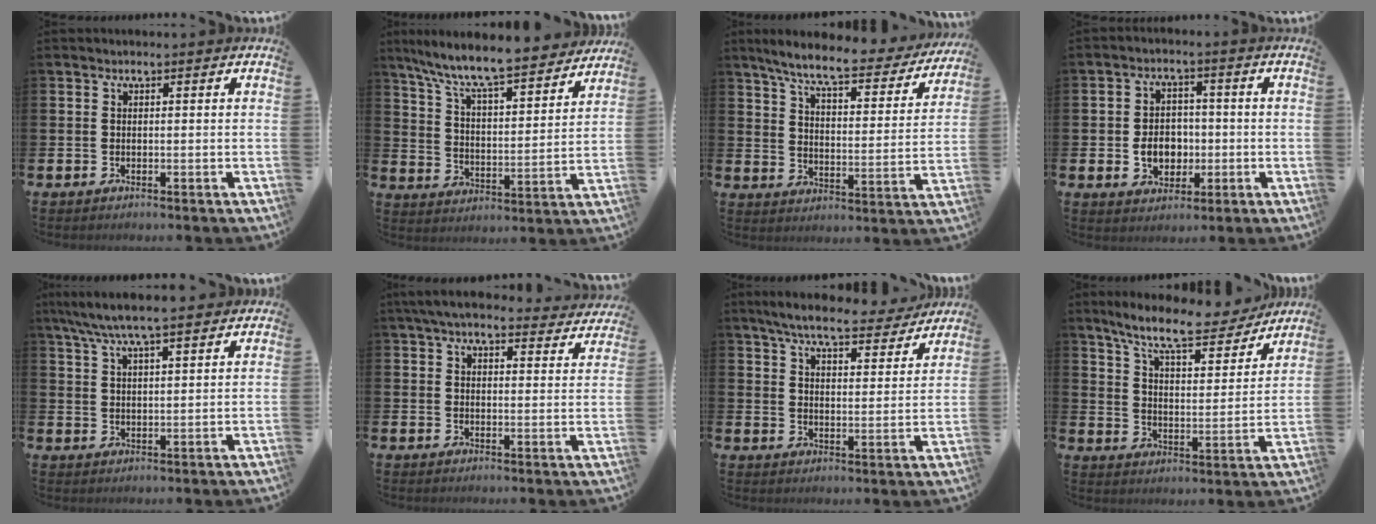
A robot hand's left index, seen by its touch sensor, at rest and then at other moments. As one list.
[{"total": 9.7, "force": [8.9, 1.1, 3.7], "torque": [-0.105, -0.064, 0.151]}, {"total": 7.8, "force": [6.8, 1.2, 3.6], "torque": [-0.097, -0.043, 0.112]}, {"total": 5.1, "force": [-0.8, 4.2, 2.8], "torque": [-0.035, 0.001, -0.024]}, {"total": 6.8, "force": [6.2, 0.8, 2.8], "torque": [-0.070, -0.018, 0.112]}, {"total": 6.1, "force": [5.6, 1.3, 2.0], "torque": [-0.056, -0.022, 0.101]}, {"total": 7.2, "force": [6.6, 1.2, 2.6], "torque": [-0.066, -0.037, 0.112]}, {"total": 10.1, "force": [8.9, 1.9, 4.4], "torque": [-0.108, -0.050, 0.151]}]